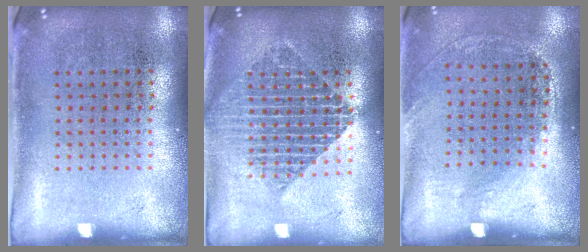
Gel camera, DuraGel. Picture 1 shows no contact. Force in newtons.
{"total": 1.9, "press": 1.6, "slide": 1.0}
{"total": 1.3, "press": 0.9, "slide": 0.9}